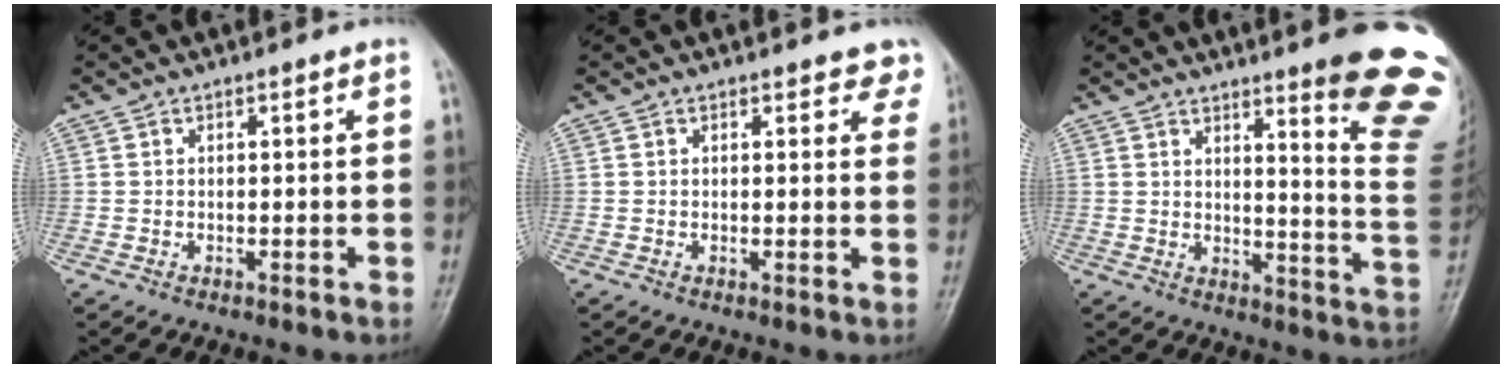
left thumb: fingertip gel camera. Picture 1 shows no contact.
{"total": 3.8, "force": [3.3, 1.8, 1.0], "torque": [0.024, -0.014, 0.019]}
{"total": 17.1, "force": [11.8, 1.6, 12.3], "torque": [-0.119, -0.099, 0.143]}